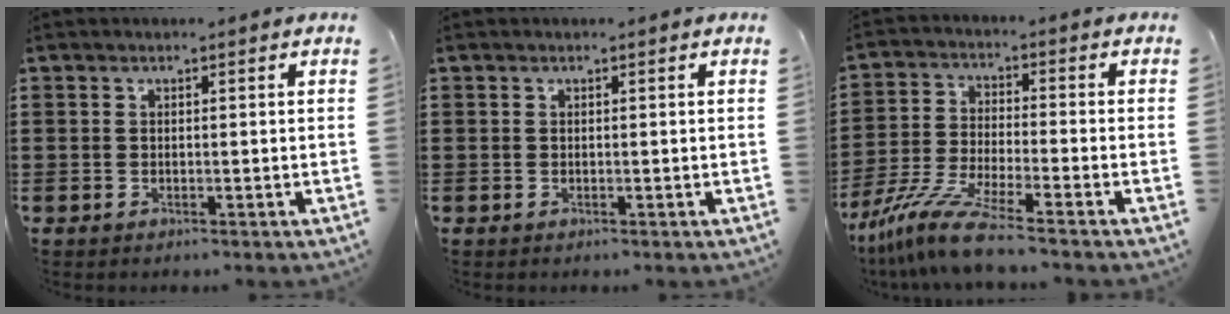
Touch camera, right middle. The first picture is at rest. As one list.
[{"total": 0.0}, {"total": 8.9, "force": [-7.4, 0.3, 4.9], "torque": [-0.112, -0.008, -0.149]}]